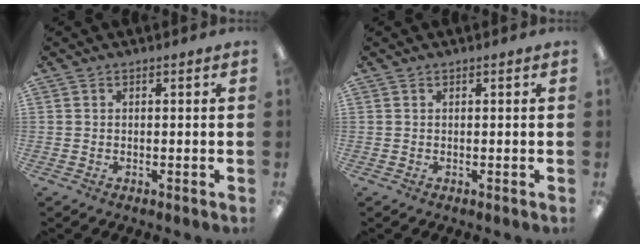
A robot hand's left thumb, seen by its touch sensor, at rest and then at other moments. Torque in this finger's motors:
{"motor_torque": [0.00, 0.00, 0.00, 0.00, 0.00]}